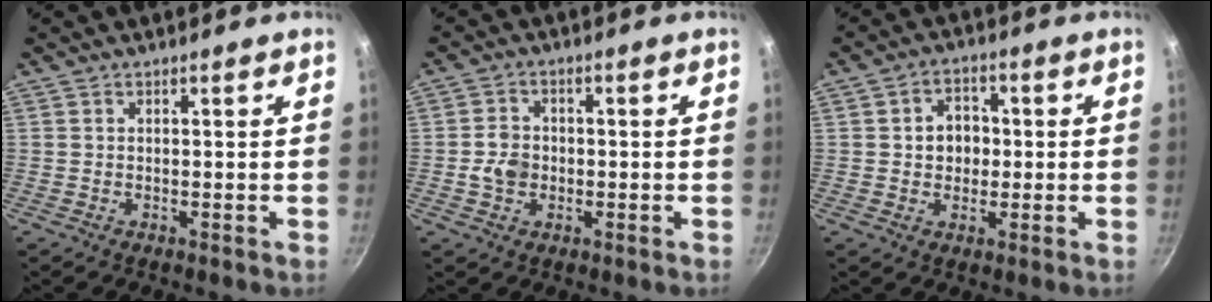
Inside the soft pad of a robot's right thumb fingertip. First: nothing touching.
{"total": 4.7, "force": [-0.9, 3.9, 2.5], "torque": [-0.028, 0.012, -0.021]}
{"total": 6.1, "force": [0.2, 5.1, 3.4], "torque": [-0.022, 0.009, -0.001]}